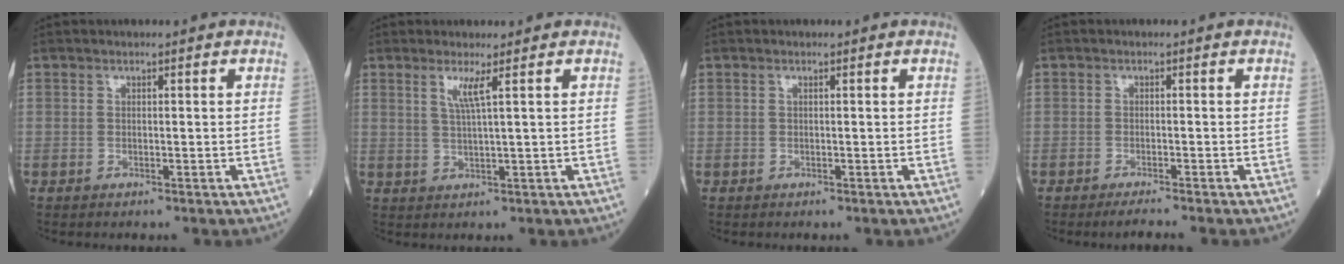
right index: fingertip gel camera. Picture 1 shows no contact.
{"total": 2.8, "force": [1.3, -0.6, 2.4], "torque": [-0.051, -0.006, 0.028]}
{"total": 0.0}
{"total": 2.0, "force": [-1.6, -0.3, 1.1], "torque": [-0.021, -0.003, -0.030]}